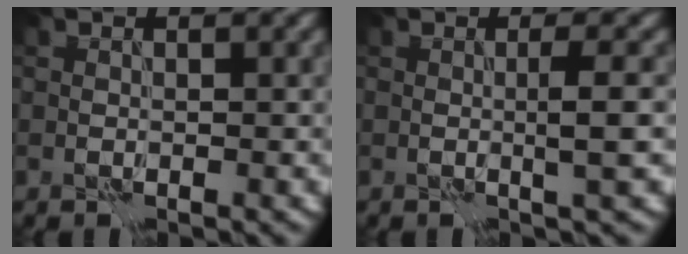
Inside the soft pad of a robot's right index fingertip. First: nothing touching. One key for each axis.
{"total": 2.1, "fx": 0.0, "fy": -0.3, "fz": 2.0, "tx": -0.036, "ty": -0.002, "tz": -0.002}